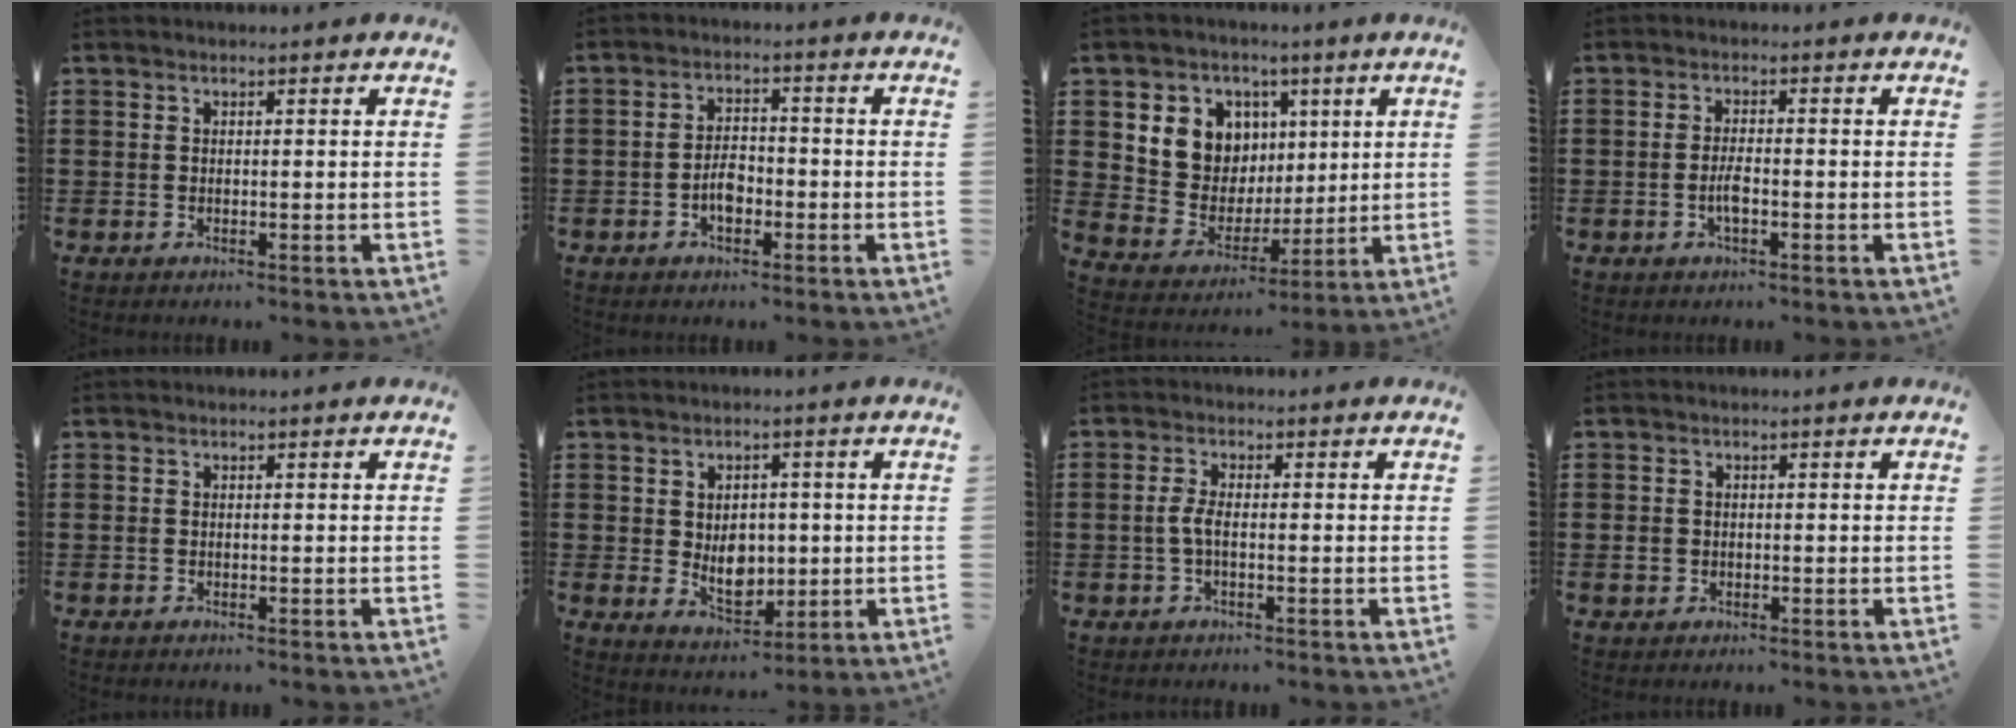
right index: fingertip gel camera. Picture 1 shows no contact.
{"total": 3.8, "force": [-1.4, 2.1, 2.9], "torque": [-0.060, 0.004, -0.027]}
{"total": 8.3, "force": [2.8, 7.7, 1.4], "torque": [-0.069, -0.020, 0.055]}
{"total": 2.9, "force": [-0.9, 0.9, 2.6], "torque": [-0.055, 0.001, -0.020]}
{"total": 0.0}
{"total": 5.8, "force": [0.1, 4.3, 3.8], "torque": [-0.049, -0.001, -0.004]}
{"total": 2.7, "force": [-0.6, 0.7, 2.6], "torque": [-0.069, -0.008, -0.019]}
{"total": 1.6, "force": [-0.3, 1.4, 0.7], "torque": [-0.016, 0.006, -0.008]}